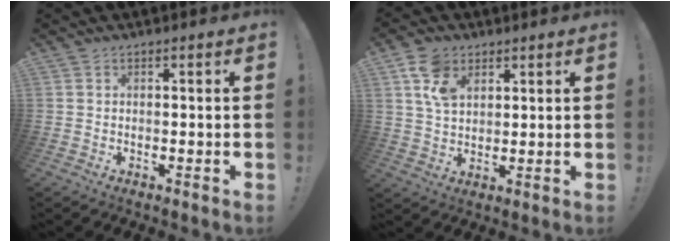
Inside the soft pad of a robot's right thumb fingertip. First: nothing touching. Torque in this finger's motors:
{"motor_torque": [0.50, 0.60, 0.35, 0.22, 0.01]}